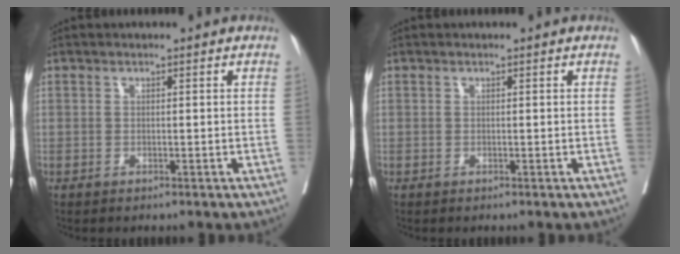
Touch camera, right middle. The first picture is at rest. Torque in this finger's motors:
{"motor_torque": [-0.16, -0.20, 0.00, 0.00]}